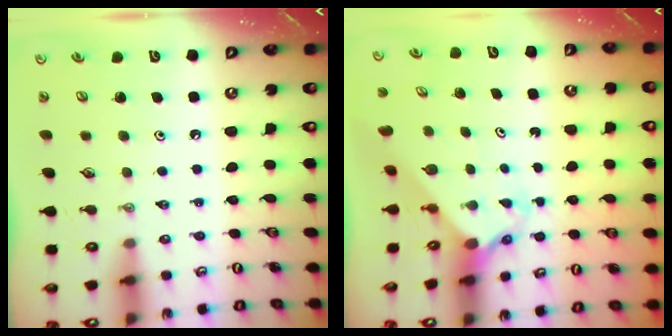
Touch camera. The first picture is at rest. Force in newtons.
{"total": 2.2, "press": 2.2, "slide": 0.2}